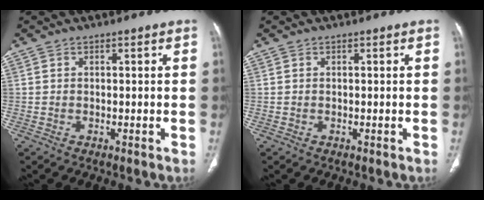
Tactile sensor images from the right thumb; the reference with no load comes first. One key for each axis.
{"total": 0.0}